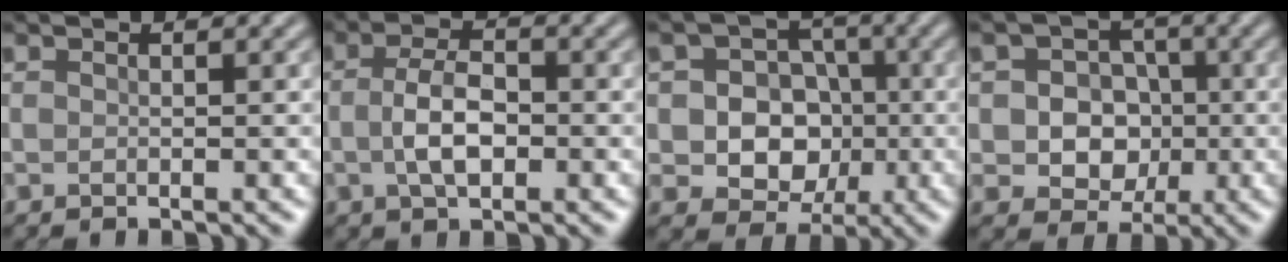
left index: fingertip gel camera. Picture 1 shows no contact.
{"total": 3.8, "force": [-0.5, 1.8, 3.3], "torque": [-0.068, 0.002, -0.011]}
{"total": 7.3, "force": [-0.5, 6.5, 3.2], "torque": [-0.042, 0.017, -0.031]}
{"total": 6.1, "force": [-0.3, 5.4, 2.8], "torque": [-0.022, 0.014, -0.027]}